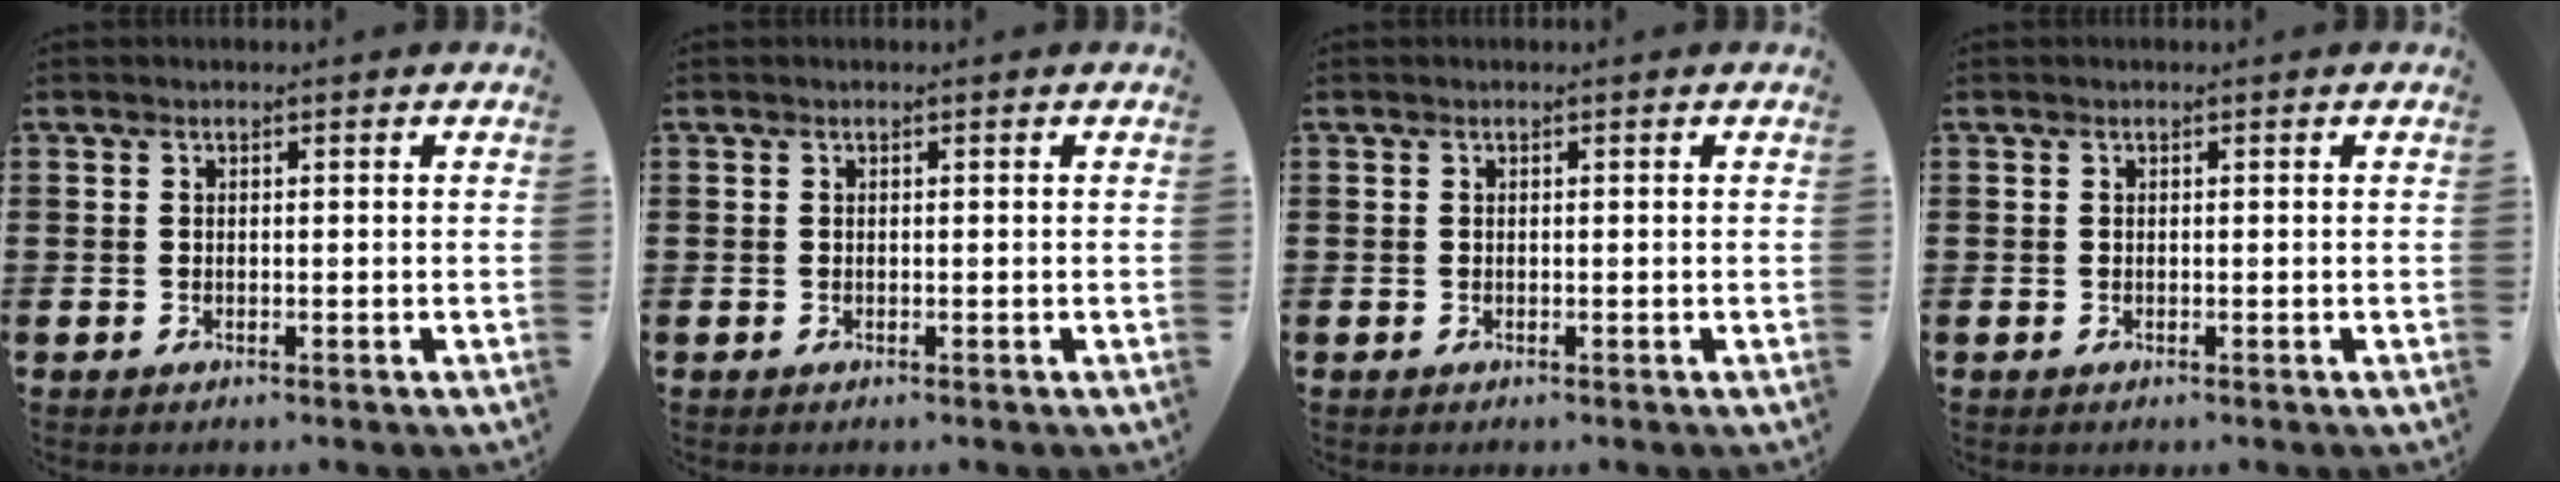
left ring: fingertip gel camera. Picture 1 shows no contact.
{"total": 0.0}
{"total": 0.0}
{"total": 0.0}